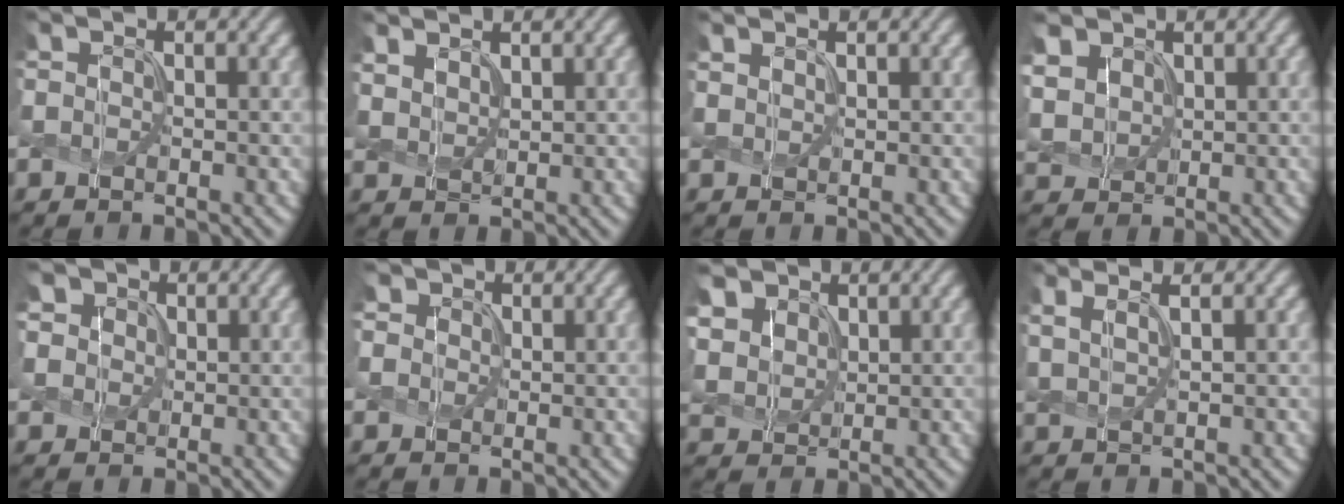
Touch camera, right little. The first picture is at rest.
{"total": 2.1, "force": [1.7, 0.9, 0.9], "torque": [-0.028, 0.002, 0.041]}
{"total": 0.8, "force": [0.8, 0.1, 0.3], "torque": [-0.013, -0.003, 0.018]}
{"total": 4.2, "force": [2.3, 2.9, 2.0], "torque": [-0.075, 0.002, 0.057]}
{"total": 5.9, "force": [3.0, 4.4, 2.7], "torque": [-0.073, 0.012, 0.040]}
{"total": 3.1, "force": [1.6, 2.4, 1.2], "torque": [-0.041, 0.011, 0.019]}
{"total": 5.8, "force": [3.3, 3.9, 2.7], "torque": [-0.114, 0.010, 0.069]}
{"total": 3.3, "force": [2.0, 1.2, 2.4], "torque": [-0.040, 0.015, 0.024]}